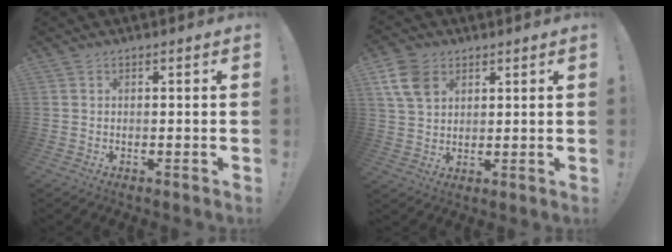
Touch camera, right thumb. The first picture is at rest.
{"total": 10.0, "force": [4.8, 7.1, 5.2], "torque": [-0.107, -0.012, 0.094]}